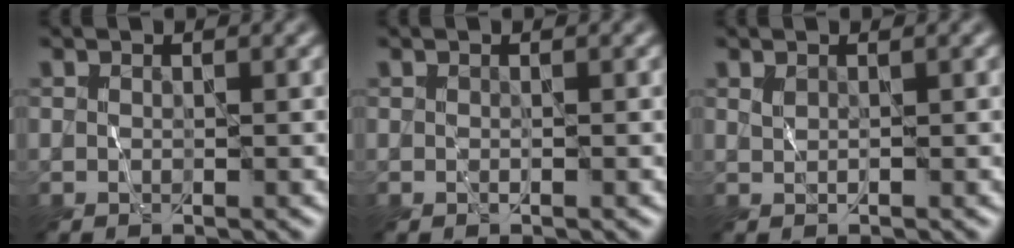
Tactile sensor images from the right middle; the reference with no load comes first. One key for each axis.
{"total": 0.0}
{"total": 0.7, "fx": 0.4, "fy": 0.3, "fz": 0.5, "tx": -0.014, "ty": -0.001, "tz": 0.007}